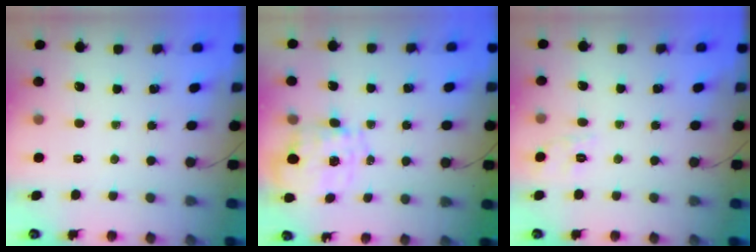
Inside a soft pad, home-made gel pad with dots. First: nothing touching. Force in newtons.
{"total": 1.3, "press": 1.2, "slide": 0.4}
{"total": 2.0, "press": 0.7, "slide": 1.9}